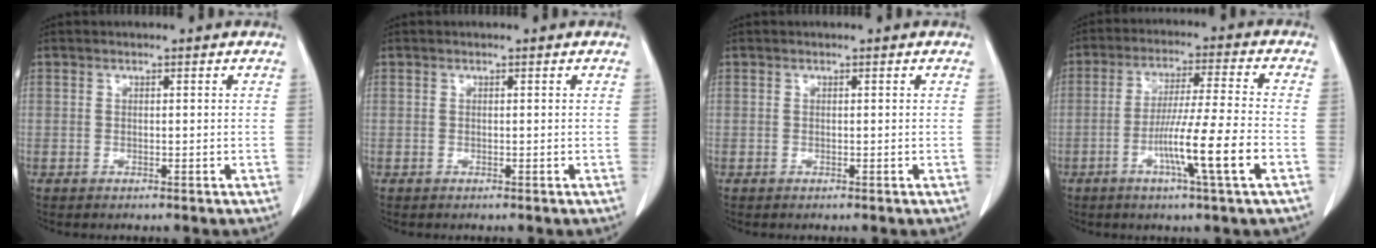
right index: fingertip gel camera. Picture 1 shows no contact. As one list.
[{"total": 0.0}, {"total": 0.0}, {"total": 11.2, "force": [-4.1, -1.2, 10.3], "torque": [-0.184, -0.013, -0.075]}]